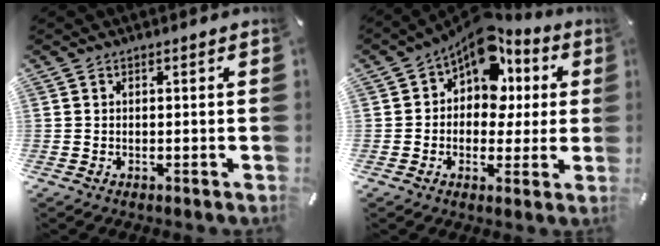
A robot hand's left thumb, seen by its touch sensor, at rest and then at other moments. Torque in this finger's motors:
{"motor_torque": [2.22, 2.78, 0.29, -0.31, 0.35]}